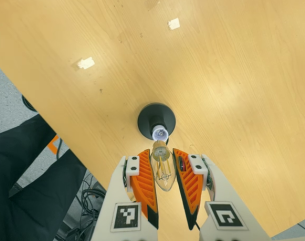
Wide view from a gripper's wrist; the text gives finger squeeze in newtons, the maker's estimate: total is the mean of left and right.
{"total": 16.1, "left": 17.6, "right": 14.7}